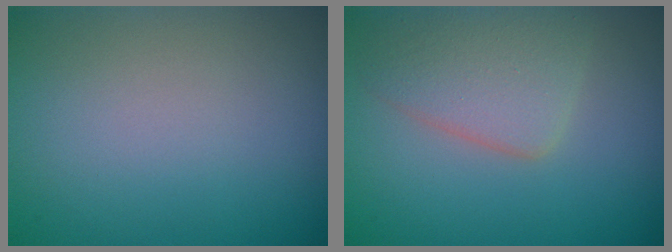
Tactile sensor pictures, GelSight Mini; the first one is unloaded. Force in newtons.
{"total": 4.0, "press": 4.0, "slide": 0.2}